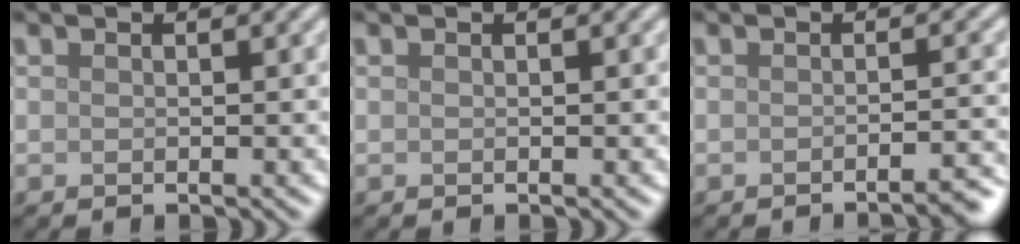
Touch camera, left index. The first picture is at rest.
{"total": 0.0}
{"total": 2.6, "force": [-1.8, 0.5, 1.8], "torque": [-0.013, 0.003, -0.032]}